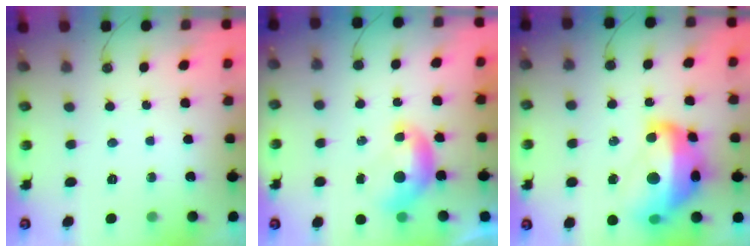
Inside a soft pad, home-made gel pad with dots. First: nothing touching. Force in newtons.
{"total": 0.0}
{"total": 13.7, "press": 13.5, "slide": 2.3}